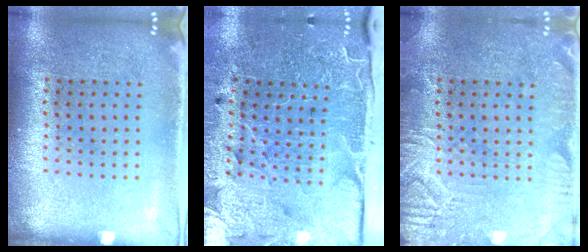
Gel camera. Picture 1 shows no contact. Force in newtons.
{"total": 3.8, "press": 3.6, "slide": 1.3}
{"total": 3.5, "press": 3.5, "slide": 0.4}